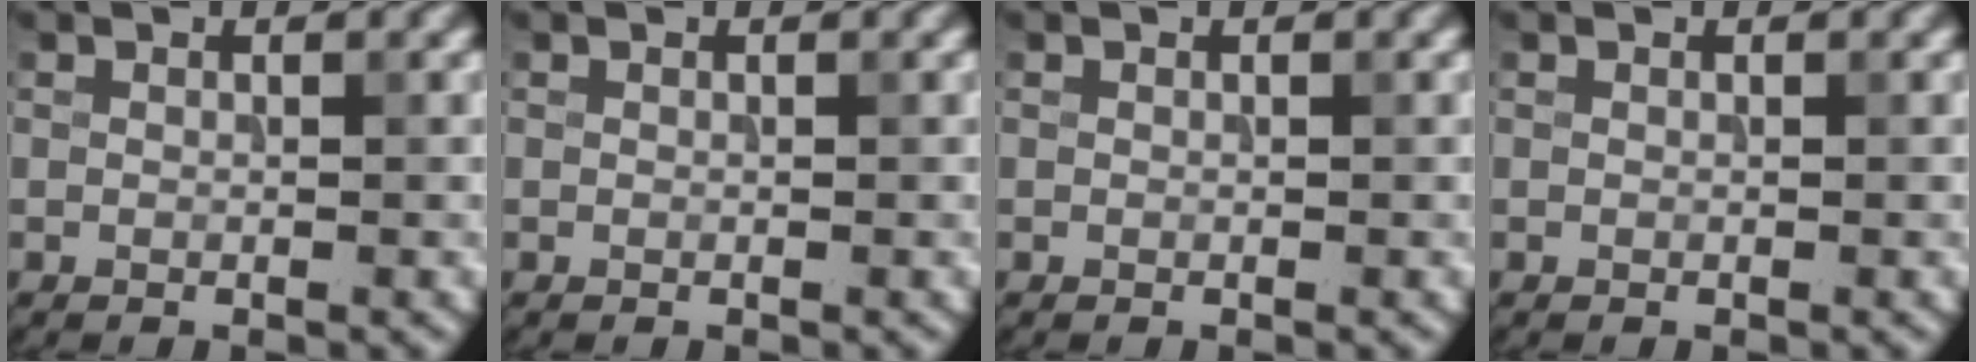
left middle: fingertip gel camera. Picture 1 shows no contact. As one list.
[{"total": 0.0}, {"total": 0.0}, {"total": 0.0}]